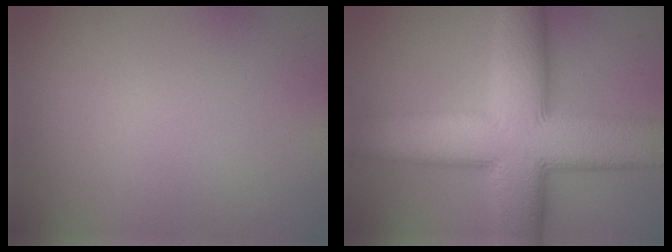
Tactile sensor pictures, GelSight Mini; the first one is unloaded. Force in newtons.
{"total": 14.8, "press": 14.8, "slide": 0.7}